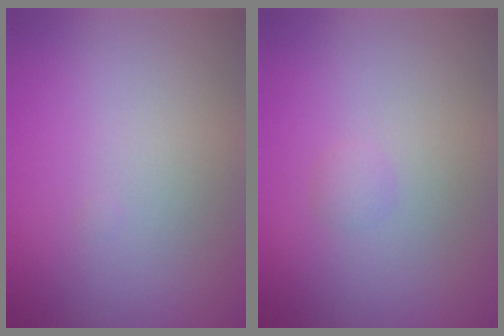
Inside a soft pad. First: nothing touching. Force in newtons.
{"total": 0.7, "press": 0.7, "slide": 0.0}